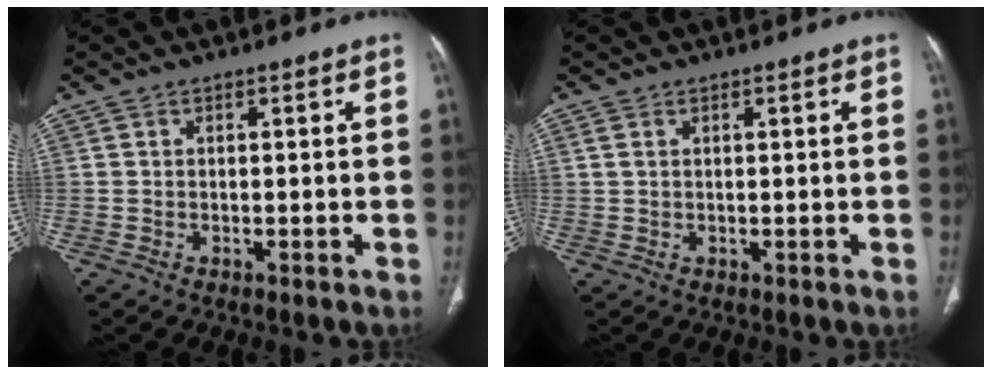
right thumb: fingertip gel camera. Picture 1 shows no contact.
{"total": 1.3, "force": [0.6, 0.7, 0.9], "torque": [-0.025, 0.010, 0.020]}